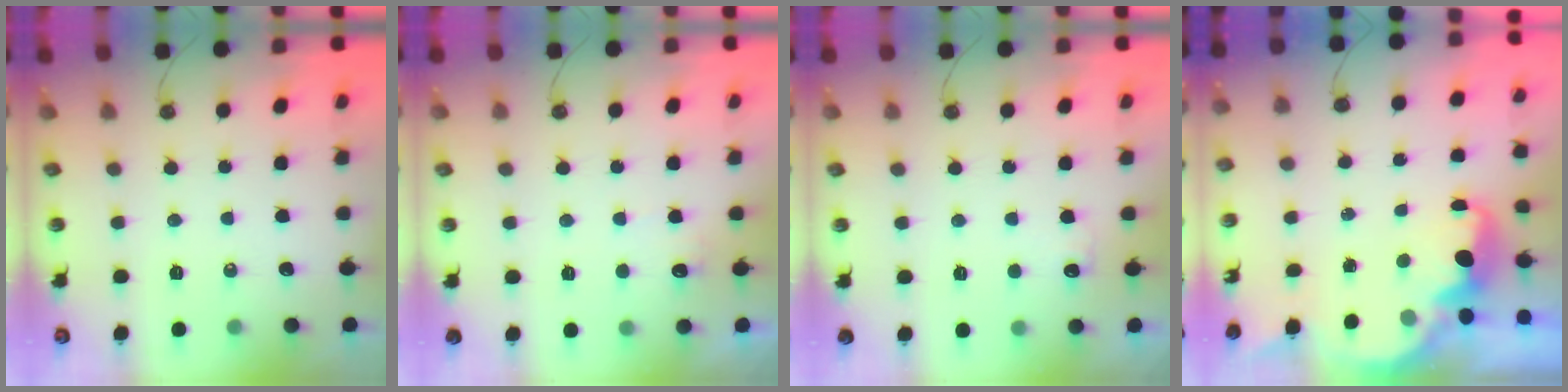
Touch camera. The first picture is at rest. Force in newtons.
{"total": 7.0, "press": 6.9, "slide": 1.2}
{"total": 5.7, "press": 5.6, "slide": 1.2}
{"total": 2.9, "press": 2.9, "slide": 0.6}